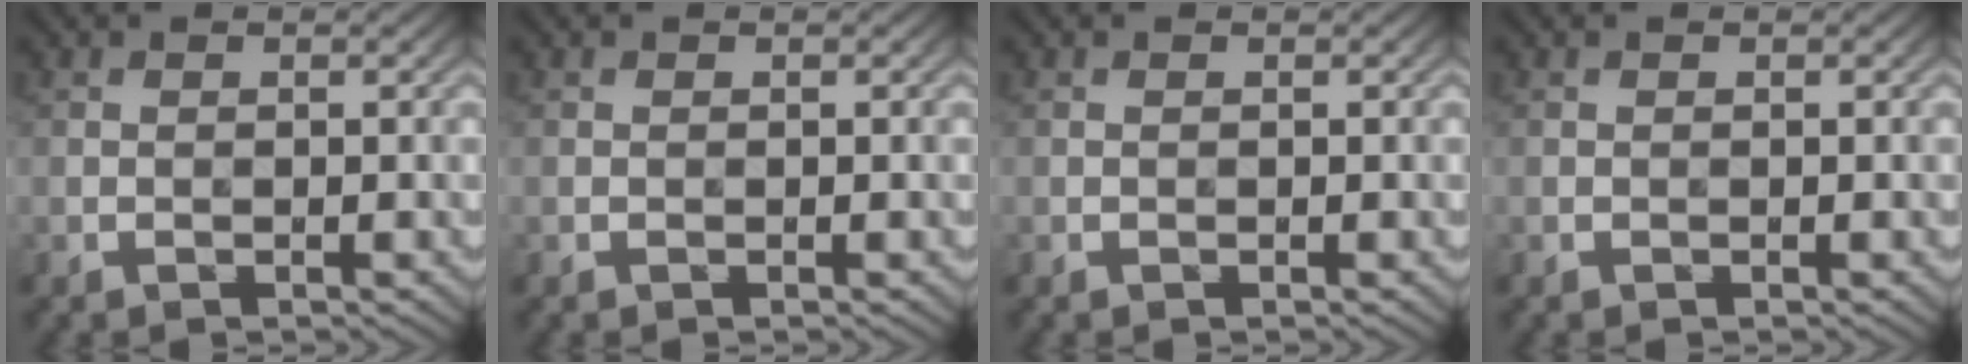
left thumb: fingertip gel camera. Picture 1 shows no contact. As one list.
[{"total": 0.0}, {"total": 0.0}, {"total": 0.0}]